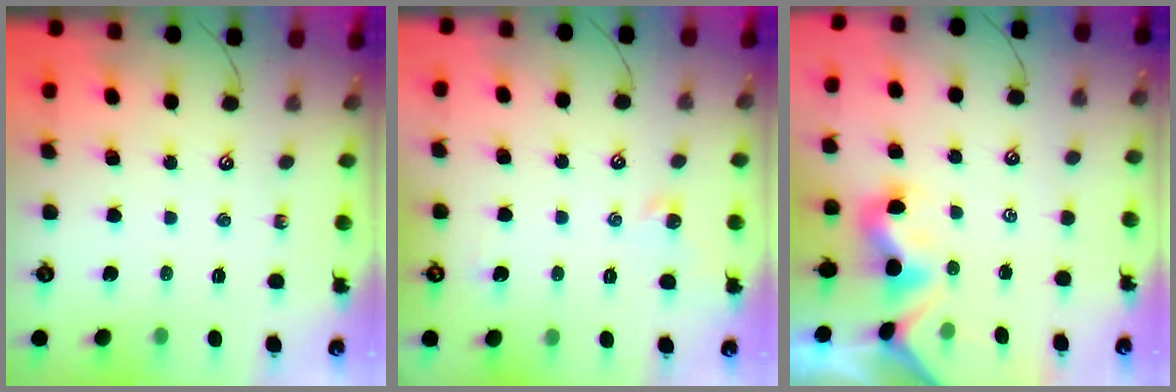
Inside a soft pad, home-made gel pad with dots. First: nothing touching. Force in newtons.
{"total": 1.1, "press": 1.0, "slide": 0.4}
{"total": 0.8, "press": 0.6, "slide": 0.5}